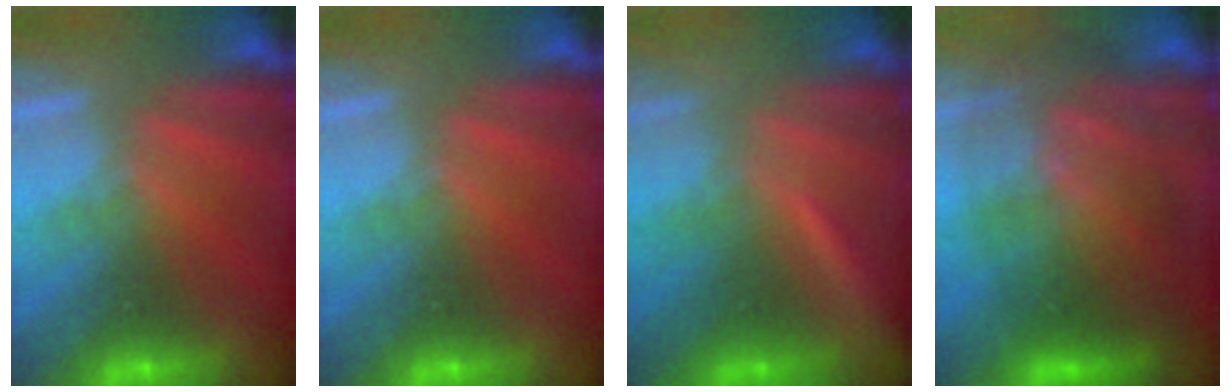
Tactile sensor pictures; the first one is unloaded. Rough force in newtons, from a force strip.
{"total": 0.0}
{"total": 1.7}
{"total": 11.8}